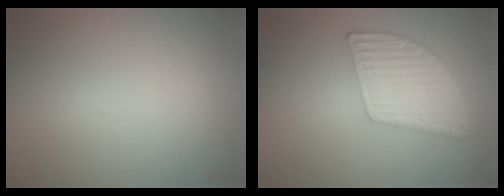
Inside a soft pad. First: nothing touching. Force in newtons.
{"total": 5.7, "press": 4.3, "slide": 3.7}